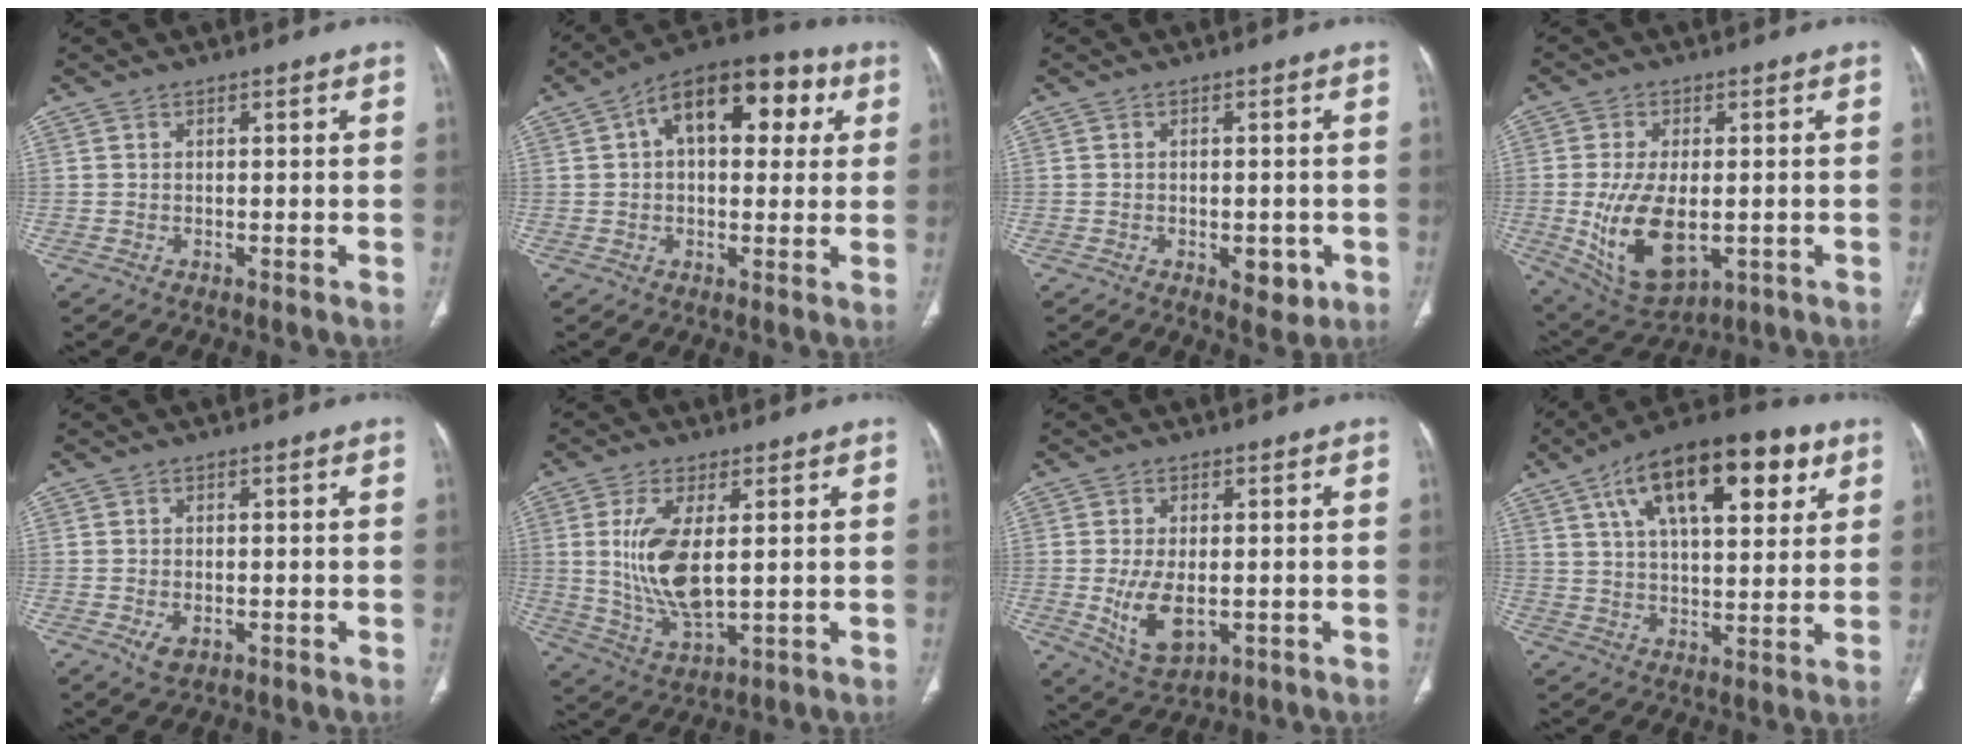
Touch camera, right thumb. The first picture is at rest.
{"total": 17.3, "force": [5.1, 9.6, 13.4], "torque": [-0.157, 0.026, 0.066]}
{"total": 4.7, "force": [-1.5, 2.6, 3.6], "torque": [-0.029, -0.001, -0.011]}
{"total": 13.6, "force": [-2.1, 7.3, 11.3], "torque": [-0.203, -0.014, -0.014]}
{"total": 2.9, "force": [-1.0, 1.8, 2.1], "torque": [-0.035, -0.001, -0.009]}
{"total": 11.7, "force": [1.7, 4.8, 10.5], "torque": [-0.220, -0.024, 0.046]}
{"total": 8.2, "force": [-1.2, 4.5, 6.7], "torque": [-0.121, -0.013, -0.008]}
{"total": 21.6, "force": [9.7, 9.3, 16.9], "torque": [-0.249, -0.007, 0.156]}